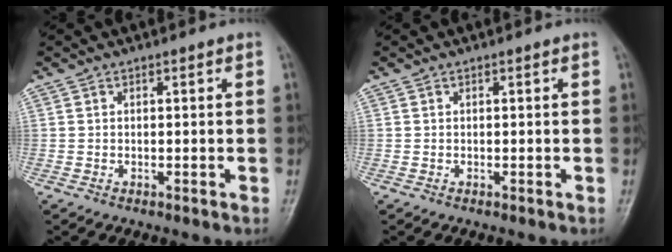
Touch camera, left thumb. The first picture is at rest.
{"total": 0.0}